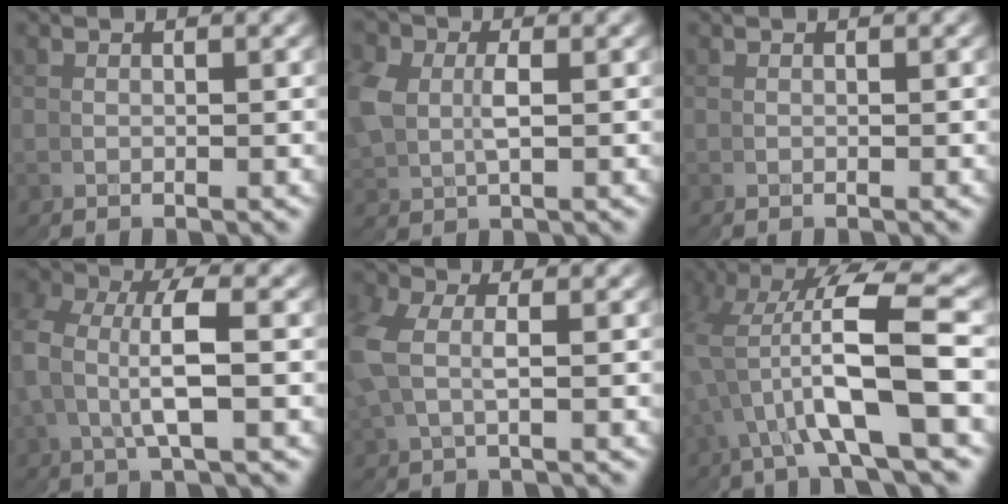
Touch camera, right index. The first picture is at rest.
{"total": 3.0, "force": [0.7, 2.9, 0.7], "torque": [-0.030, -0.015, 0.020]}
{"total": 0.0}
{"total": 4.8, "force": [1.2, 3.3, 3.2], "torque": [-0.076, 0.007, 0.016]}
{"total": 3.0, "force": [1.5, 2.5, 0.8], "torque": [-0.051, 0.003, 0.022]}
{"total": 9.4, "force": [2.1, 4.1, 8.2], "torque": [-0.146, 0.027, 0.023]}